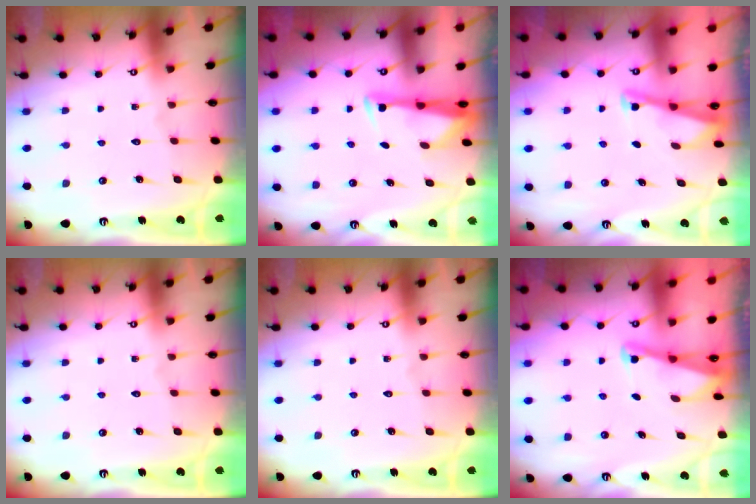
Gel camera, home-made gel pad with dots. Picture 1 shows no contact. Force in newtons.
{"total": 3.5, "press": 3.4, "slide": 0.9}
{"total": 2.8, "press": 2.7, "slide": 0.3}
{"total": 0.0}
{"total": 0.0}
{"total": 2.1, "press": 2.0, "slide": 0.3}